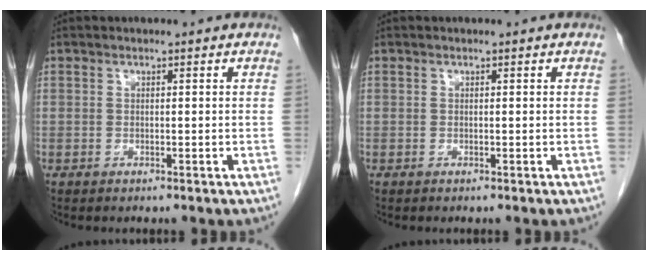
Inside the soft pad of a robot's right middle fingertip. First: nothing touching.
{"total": 0.0}